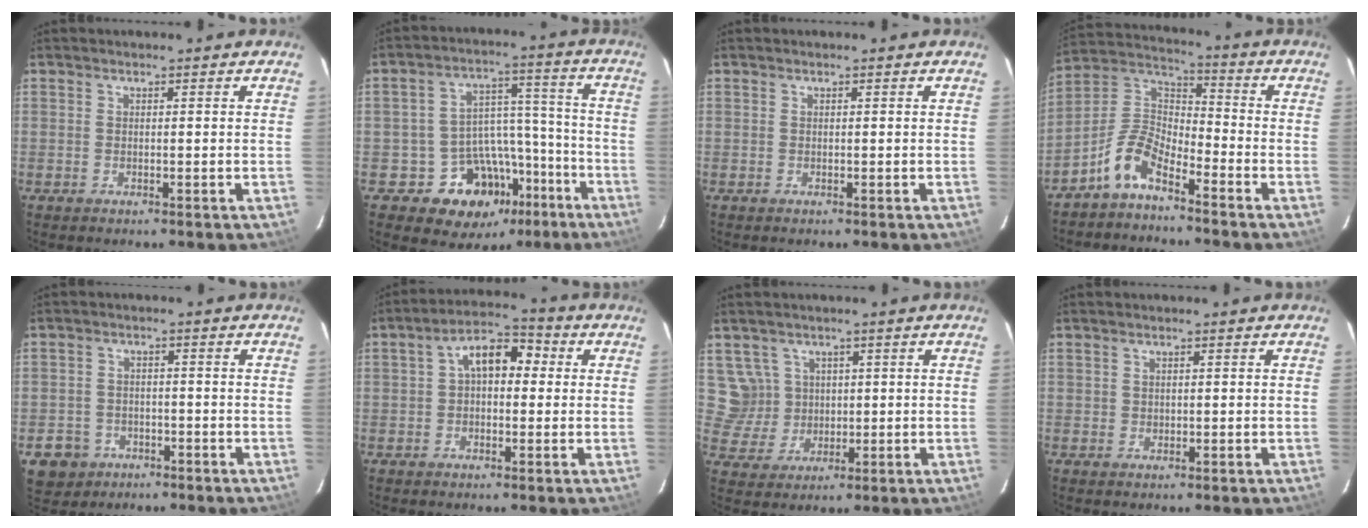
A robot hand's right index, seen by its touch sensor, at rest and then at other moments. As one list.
[{"total": 13.7, "force": [-8.4, 10.3, 3.6], "torque": [-0.064, 0.059, -0.105]}, {"total": 0.0}, {"total": 8.7, "force": [-6.1, 3.5, 5.1], "torque": [-0.123, 0.028, -0.130]}, {"total": 6.6, "force": [-3.3, 5.5, 1.4], "torque": [-0.049, 0.015, -0.043]}, {"total": 7.4, "force": [0.8, 4.6, 5.8], "torque": [-0.097, 0.034, 0.011]}, {"total": 5.7, "force": [1.6, 5.4, 0.6], "torque": [-0.011, 0.014, 0.044]}, {"total": 0.7, "force": [0.1, 0.7, 0.1], "torque": [0.002, 0.002, 0.002]}]